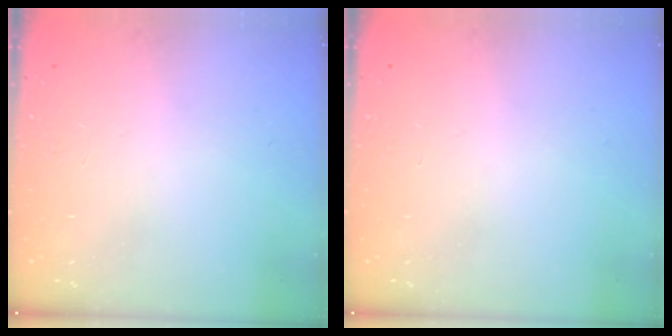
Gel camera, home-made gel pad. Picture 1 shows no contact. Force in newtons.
{"total": 0.0}